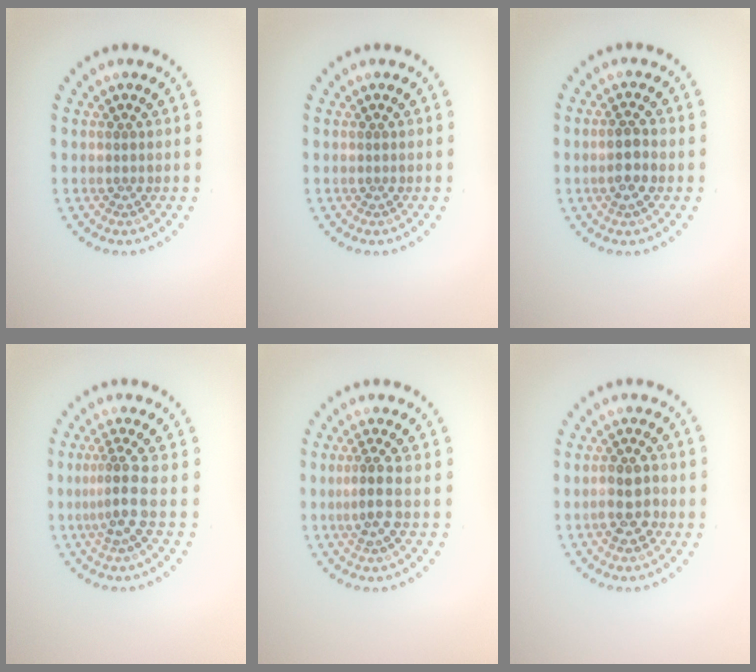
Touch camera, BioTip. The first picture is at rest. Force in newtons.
{"total": 0.0}
{"total": 1.9, "press": 1.8, "slide": 0.5}
{"total": 3.0, "press": 2.0, "slide": 2.2}
{"total": 2.4, "press": 2.1, "slide": 1.1}
{"total": 2.8, "press": 2.7, "slide": 0.6}